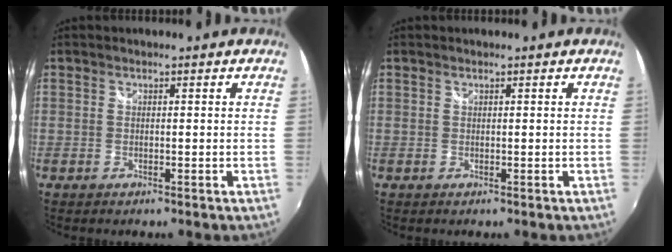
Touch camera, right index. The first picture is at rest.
{"total": 0.0}